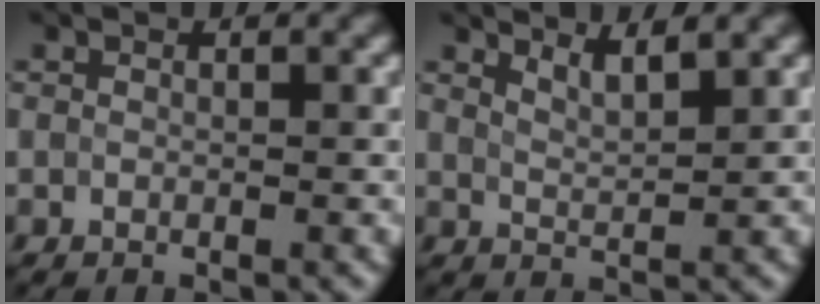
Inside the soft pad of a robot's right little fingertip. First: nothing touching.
{"total": 2.5, "force": [2.0, 0.6, 1.2], "torque": [-0.012, 0.001, 0.036]}